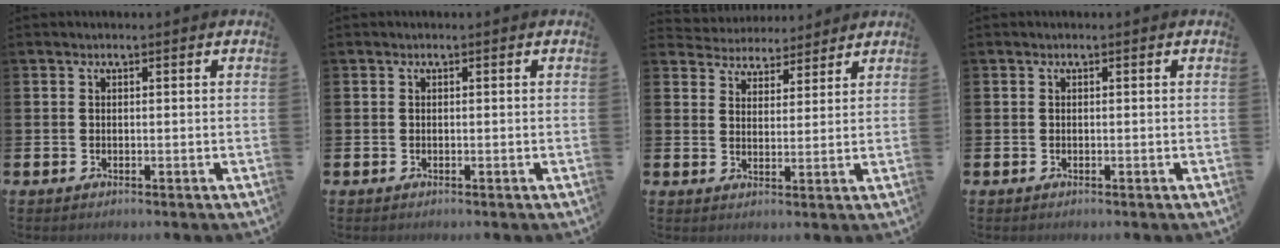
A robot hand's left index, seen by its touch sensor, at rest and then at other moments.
{"total": 0.0}
{"total": 4.1, "force": [3.9, 1.2, -0.6], "torque": [-0.014, -0.024, 0.071]}
{"total": 0.0}